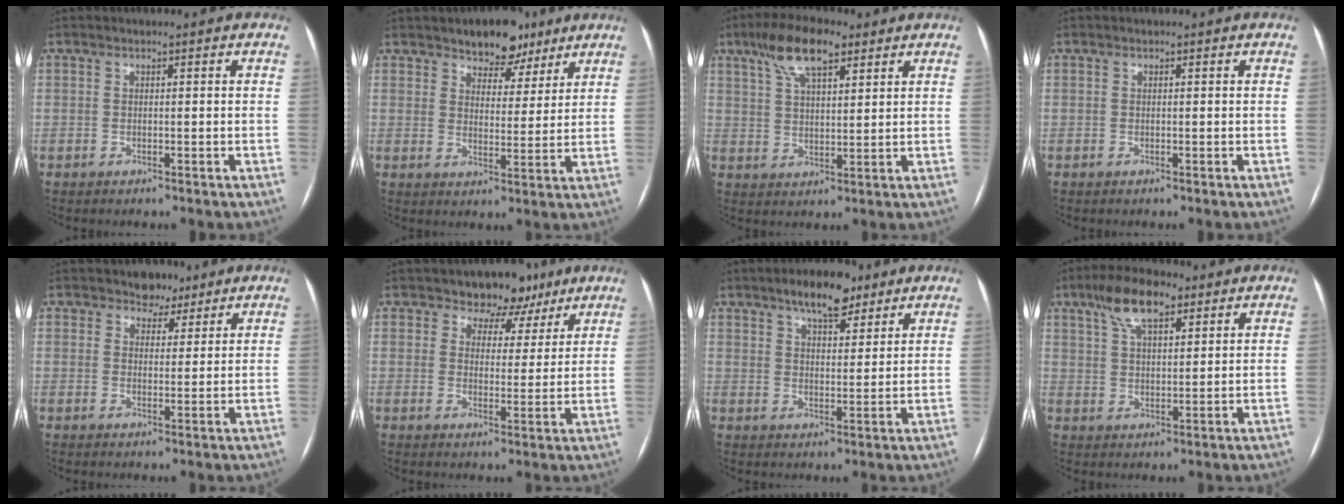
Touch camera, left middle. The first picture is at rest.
{"total": 7.6, "force": [5.7, 3.9, 3.1], "torque": [-0.033, 0.006, 0.086]}
{"total": 9.3, "force": [5.8, 3.0, 6.7], "torque": [-0.132, 0.020, 0.105]}
{"total": 0.0}
{"total": 3.9, "force": [2.9, 2.4, 0.7], "torque": [-0.003, 0.000, 0.043]}
{"total": 6.6, "force": [4.9, 4.3, 1.1], "torque": [-0.002, 0.000, 0.063]}
{"total": 7.8, "force": [5.5, 2.9, 4.7], "torque": [-0.072, 0.009, 0.088]}
{"total": 8.7, "force": [5.3, 3.0, 6.1], "torque": [-0.121, 0.019, 0.097]}